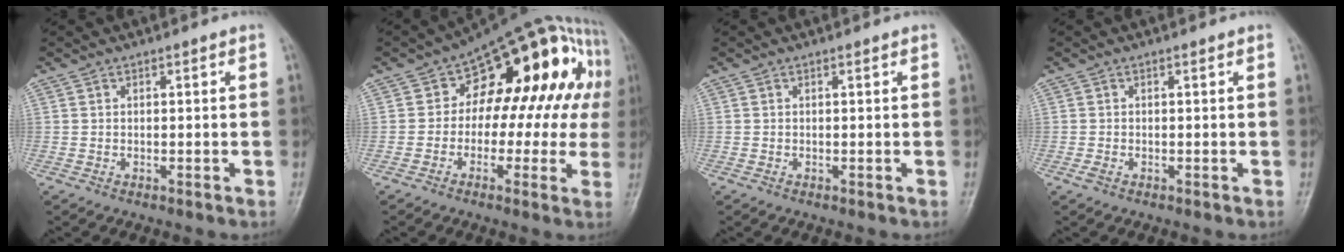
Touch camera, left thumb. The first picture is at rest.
{"total": 19.6, "force": [2.4, 11.5, 15.7], "torque": [-0.151, 0.044, 0.020]}
{"total": 0.0}
{"total": 0.9, "force": [-0.6, 0.5, 0.5], "torque": [-0.014, -0.002, -0.012]}